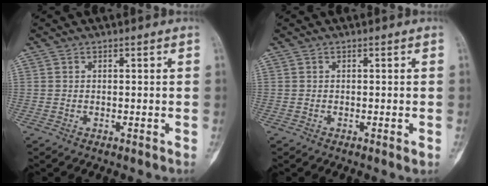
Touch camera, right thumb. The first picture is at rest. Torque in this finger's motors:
{"motor_torque": [0.24, 0.02, -0.02, -0.11, 0.03]}